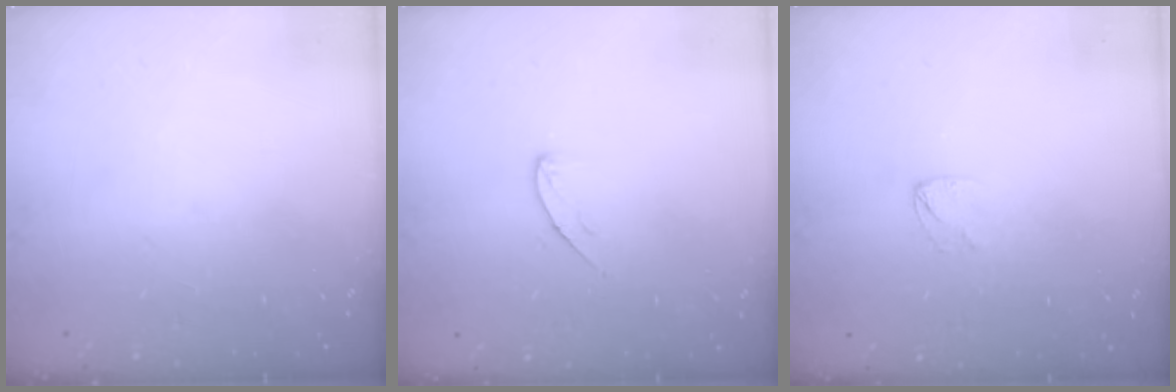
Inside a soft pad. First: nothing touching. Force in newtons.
{"total": 5.3, "press": 5.3, "slide": 0.5}
{"total": 2.5, "press": 2.5, "slide": 0.2}